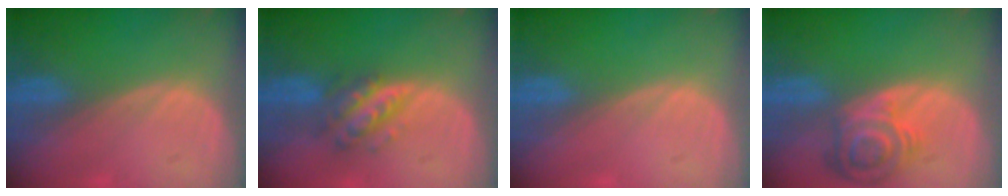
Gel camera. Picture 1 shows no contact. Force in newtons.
{"total": 5.5, "press": 5.1, "slide": 2.0}
{"total": 0.0}
{"total": 7.8, "press": 7.0, "slide": 3.6}